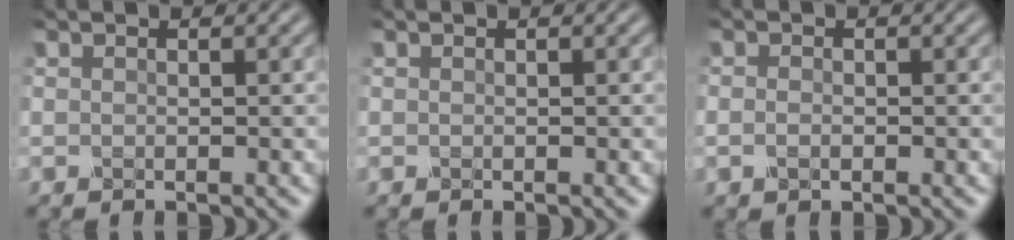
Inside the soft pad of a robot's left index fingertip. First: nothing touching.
{"total": 0.0}
{"total": 1.1, "force": [-0.3, 0.8, 0.8], "torque": [-0.018, 0.000, -0.008]}